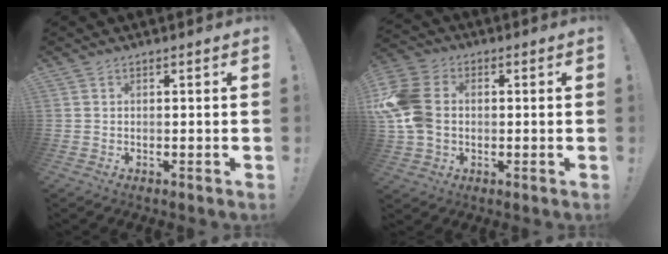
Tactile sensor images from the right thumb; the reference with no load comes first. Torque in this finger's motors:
{"motor_torque": [0.93, 0.90, 1.20, -0.05, 0.39]}